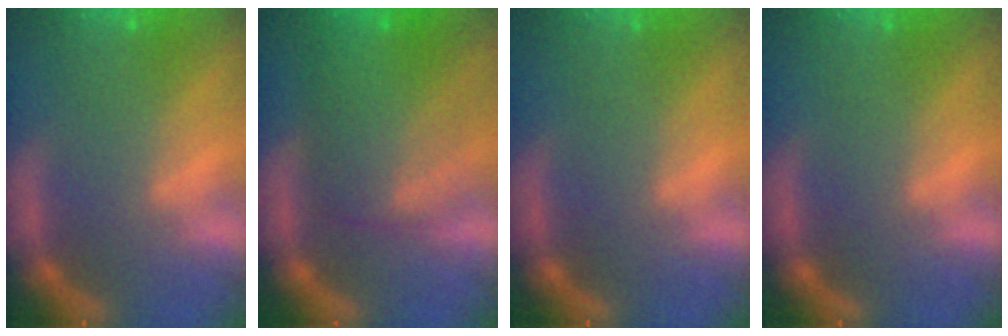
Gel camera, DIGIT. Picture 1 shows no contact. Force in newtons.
{"total": 8.0}
{"total": 0.0}
{"total": 0.0}